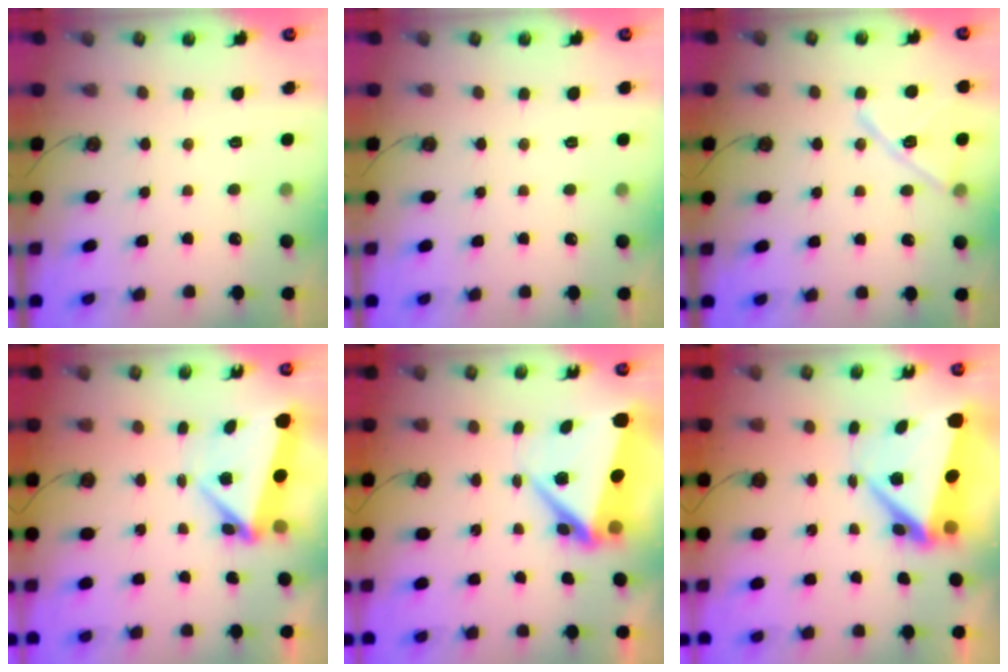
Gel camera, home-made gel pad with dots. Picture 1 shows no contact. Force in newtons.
{"total": 1.7, "press": 0.9, "slide": 1.5}
{"total": 13.4, "press": 13.2, "slide": 2.5}
{"total": 6.2, "press": 6.2, "slide": 0.3}
{"total": 9.3, "press": 8.9, "slide": 2.8}
{"total": 9.6, "press": 8.7, "slide": 4.1}